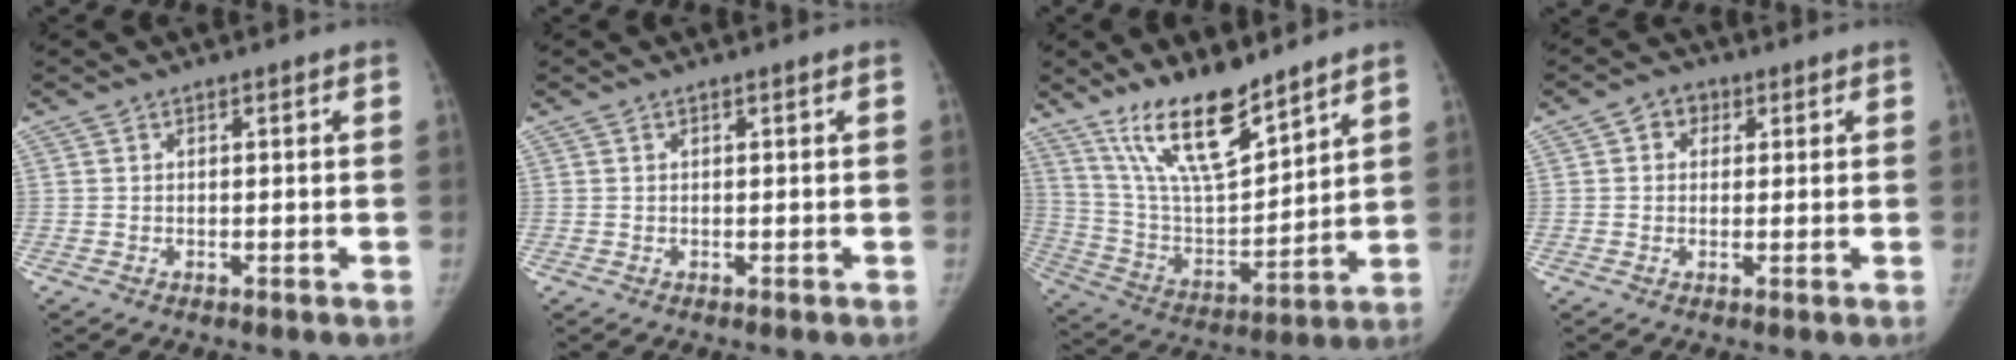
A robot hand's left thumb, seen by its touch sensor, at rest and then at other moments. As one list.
[{"total": 0.0}, {"total": 17.7, "force": [12.8, 5.4, 10.9], "torque": [-0.160, -0.079, 0.243]}, {"total": 3.6, "force": [1.2, 3.0, 1.5], "torque": [-0.003, 0.002, 0.013]}]